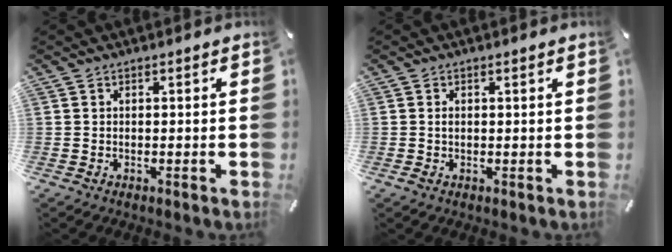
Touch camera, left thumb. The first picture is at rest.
{"total": 1.2, "force": [0.2, 0.2, 1.1], "torque": [-0.021, -0.001, 0.002]}